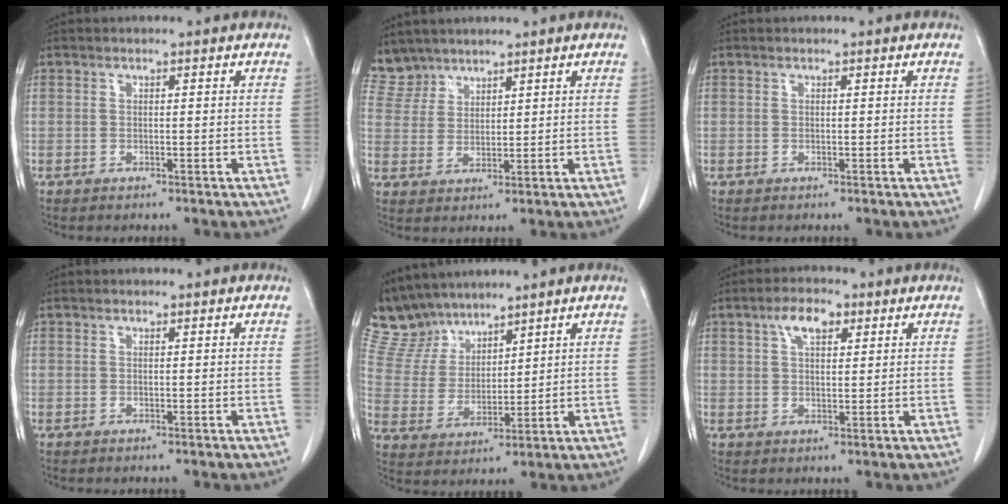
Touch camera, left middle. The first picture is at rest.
{"total": 4.7, "force": [4.3, 1.8, -0.6], "torque": [0.012, 0.003, 0.095]}
{"total": 0.0}
{"total": 0.0}
{"total": 8.2, "force": [7.6, 2.9, 0.7], "torque": [-0.031, 0.015, 0.168]}
{"total": 4.9, "force": [2.4, 2.1, 3.7], "torque": [-0.072, 0.013, 0.043]}